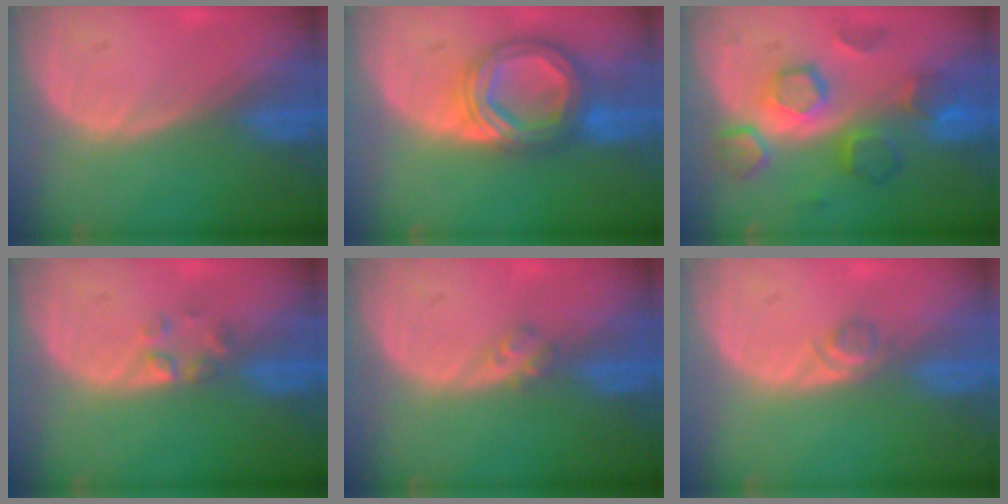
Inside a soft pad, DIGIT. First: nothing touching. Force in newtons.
{"total": 8.4, "press": 8.4, "slide": 0.8}
{"total": 8.4, "press": 8.4, "slide": 0.7}
{"total": 2.0, "press": 2.0, "slide": 0.2}
{"total": 1.8, "press": 1.5, "slide": 0.9}
{"total": 1.8, "press": 1.5, "slide": 0.9}